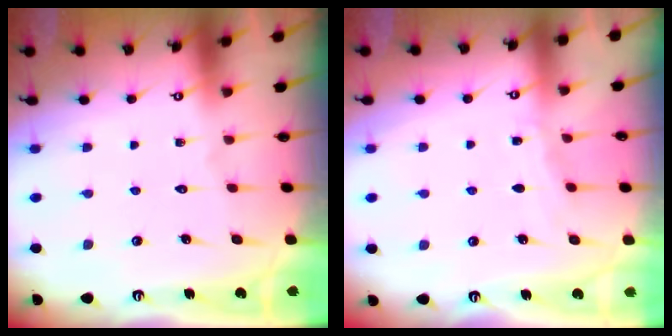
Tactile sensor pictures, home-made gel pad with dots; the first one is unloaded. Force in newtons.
{"total": 4.0, "press": 3.9, "slide": 0.6}